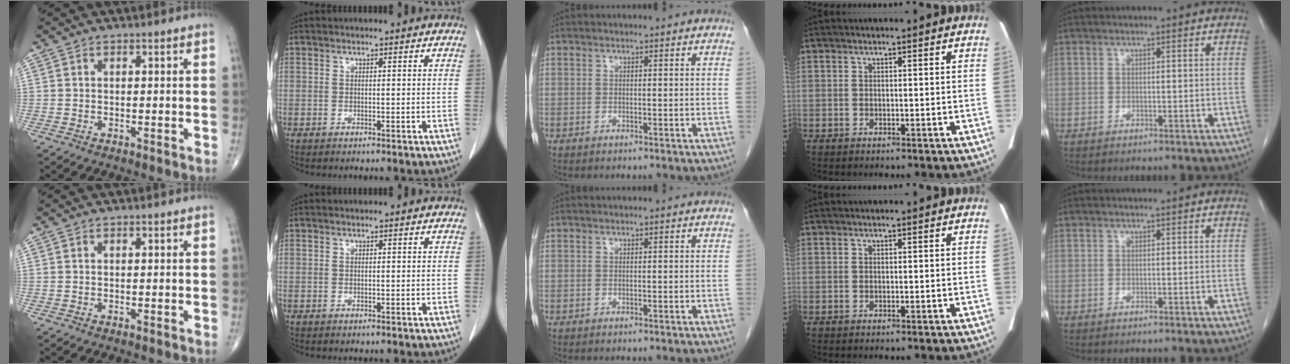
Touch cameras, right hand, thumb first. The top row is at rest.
{}